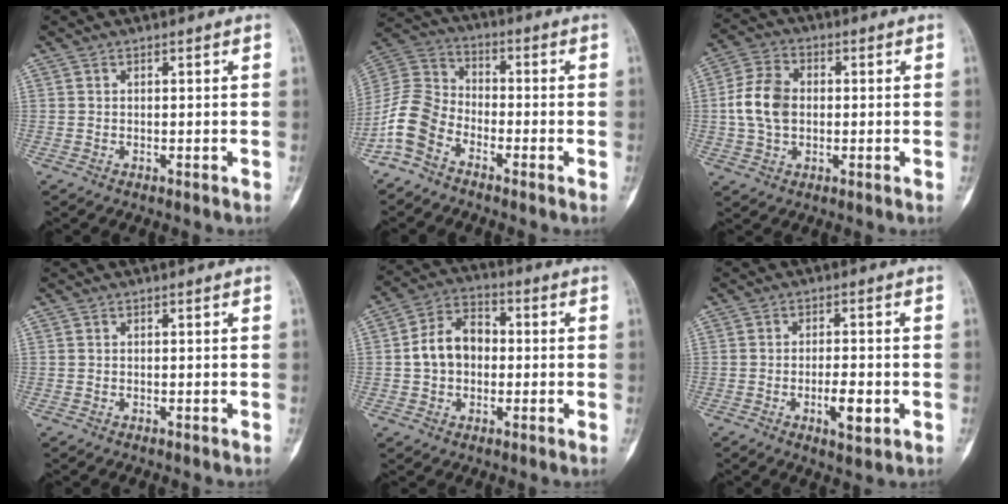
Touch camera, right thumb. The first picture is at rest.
{"total": 9.8, "force": [-5.6, 6.3, 5.0], "torque": [-0.102, 0.044, -0.126]}
{"total": 8.7, "force": [0.0, 6.1, 6.1], "torque": [-0.115, 0.014, -0.004]}
{"total": 0.0}
{"total": 9.6, "force": [-0.2, 7.3, 6.3], "torque": [-0.093, 0.028, -0.012]}
{"total": 5.6, "force": [-1.7, 2.1, 4.9], "torque": [-0.076, 0.001, -0.022]}